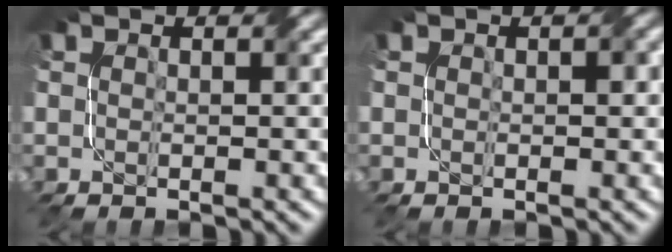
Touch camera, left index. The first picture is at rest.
{"total": 0.8, "force": [0.0, 0.5, 0.6], "torque": [-0.008, 0.001, 0.000]}